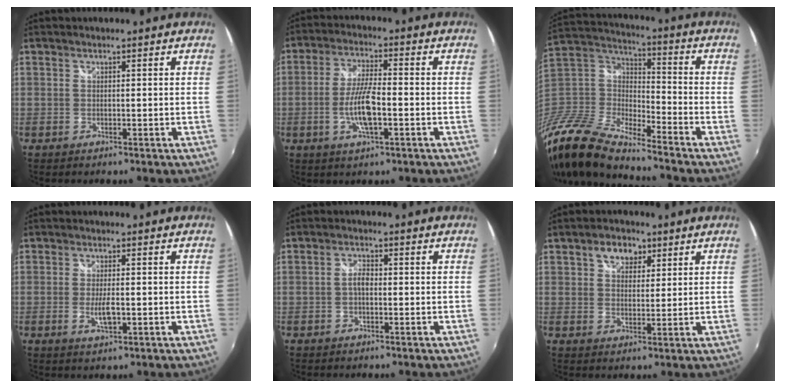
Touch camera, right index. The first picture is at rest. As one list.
[{"total": 8.0, "force": [-2.3, 1.6, 7.5], "torque": [-0.150, -0.002, -0.046]}, {"total": 17.7, "force": [-13.5, 5.9, 9.8], "torque": [-0.228, -0.021, -0.279]}, {"total": 3.7, "force": [-0.9, 1.2, 3.4], "torque": [-0.066, -0.007, -0.015]}, {"total": 2.1, "force": [-0.5, 1.1, 1.7], "torque": [-0.034, 0.007, -0.011]}, {"total": 5.4, "force": [2.8, 3.8, 2.7], "torque": [-0.039, 0.017, 0.047]}]